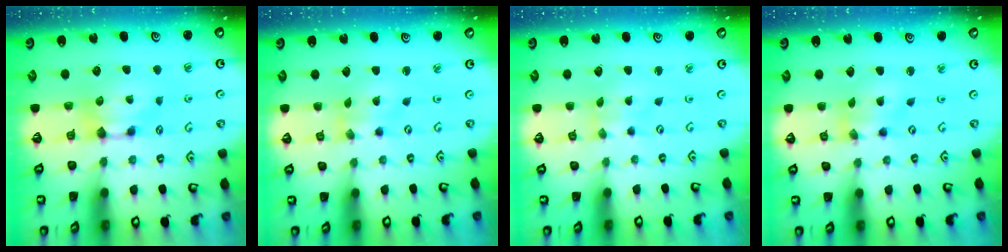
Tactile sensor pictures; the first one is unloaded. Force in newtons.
{"total": 1.3, "press": 0.7, "slide": 1.1}
{"total": 2.8, "press": 2.7, "slide": 0.9}
{"total": 1.6, "press": 0.2, "slide": 1.5}